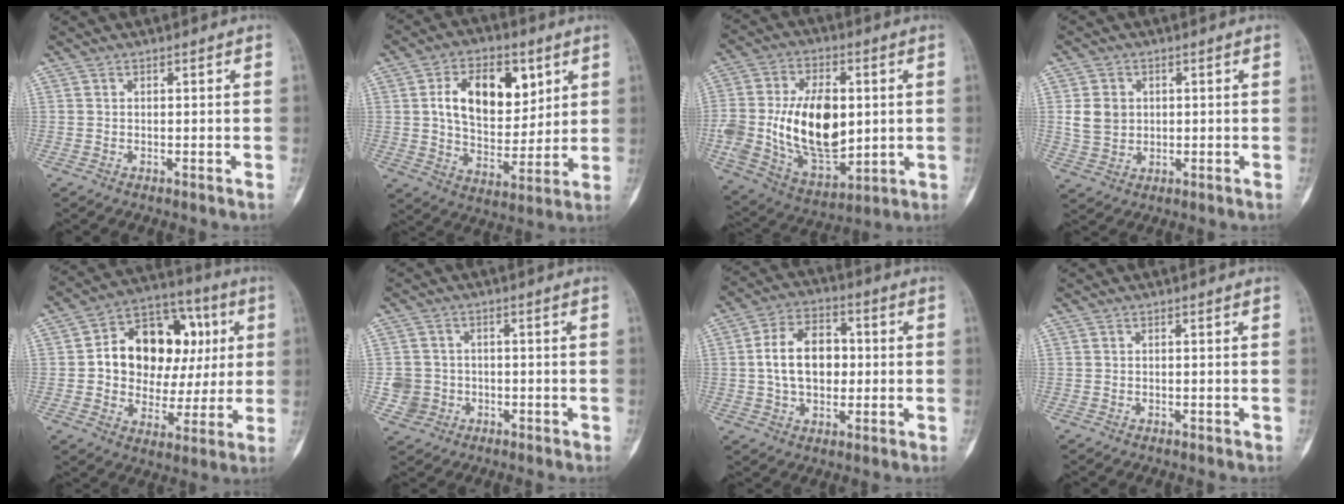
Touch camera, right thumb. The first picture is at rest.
{"total": 16.5, "force": [5.1, 10.3, 11.8], "torque": [-0.146, -0.014, 0.091]}
{"total": 22.0, "force": [0.3, 13.5, 17.4], "torque": [-0.291, -0.007, 0.027]}
{"total": 6.0, "force": [0.8, 5.0, 3.2], "torque": [-0.042, -0.001, 0.021]}
{"total": 21.0, "force": [3.4, 14.7, 14.6], "torque": [-0.168, 0.032, 0.055]}
{"total": 5.2, "force": [-1.3, 4.9, 0.9], "torque": [0.006, 0.013, -0.022]}
{"total": 12.1, "force": [0.3, 8.3, 8.8], "torque": [-0.126, 0.019, 0.000]}
{"total": 0.0}